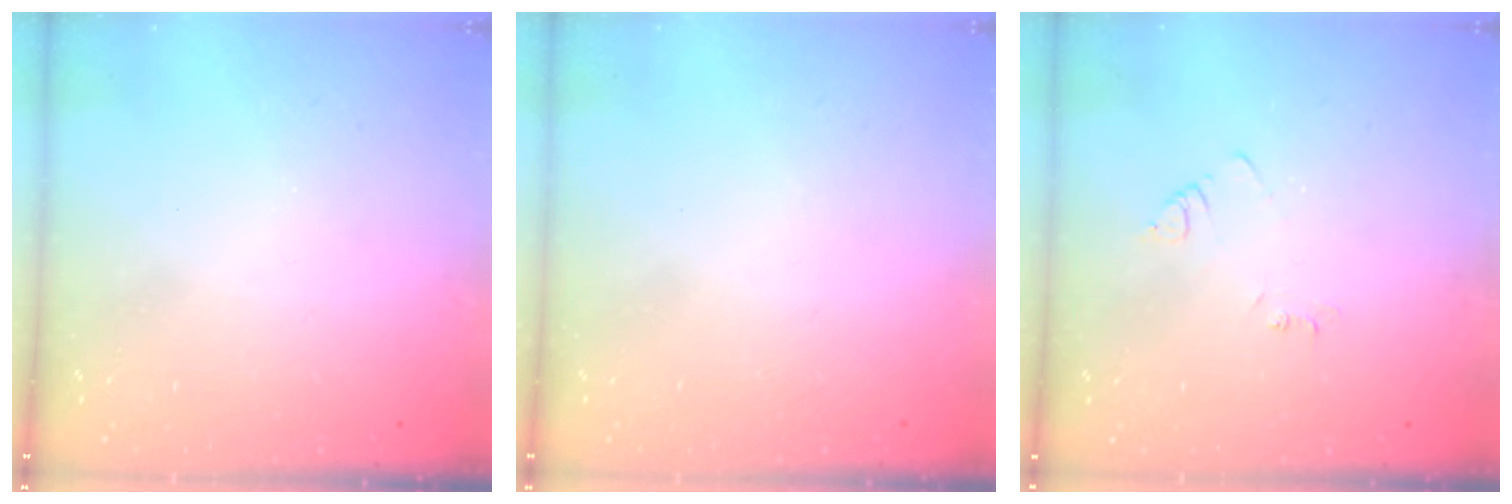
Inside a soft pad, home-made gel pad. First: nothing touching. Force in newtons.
{"total": 1.7, "press": 1.7, "slide": 0.1}
{"total": 3.0, "press": 3.0, "slide": 0.4}